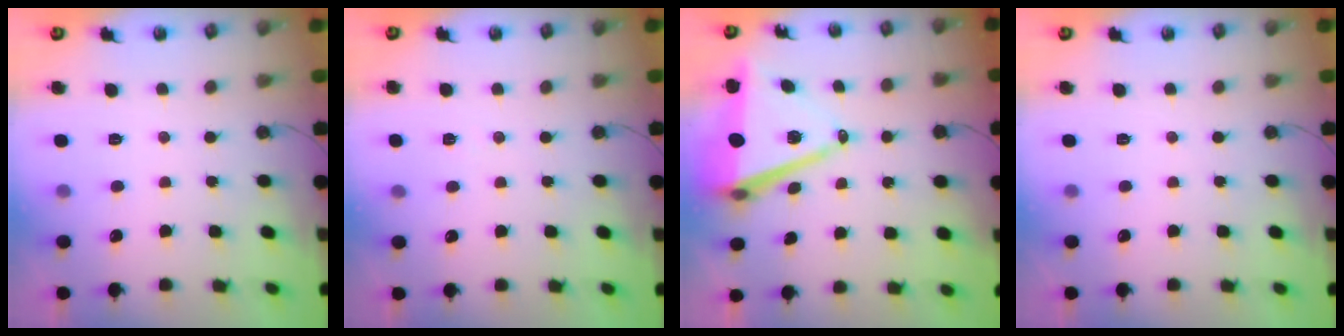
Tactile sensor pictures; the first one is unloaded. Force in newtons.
{"total": 3.1, "press": 2.2, "slide": 2.1}
{"total": 11.8, "press": 11.0, "slide": 4.4}
{"total": 0.0}